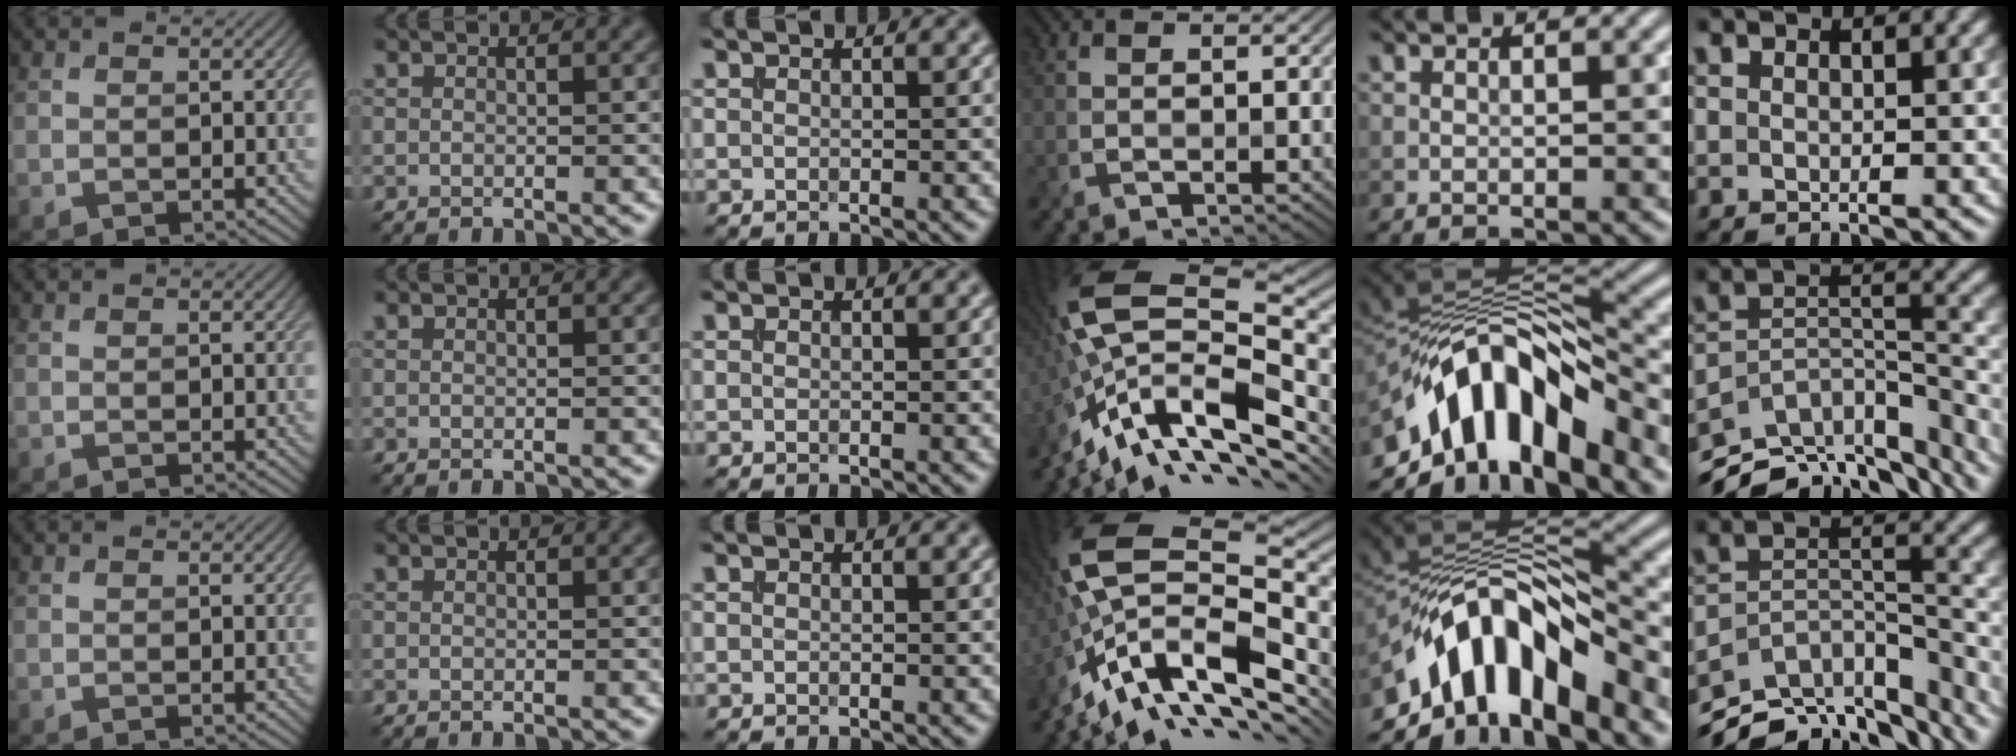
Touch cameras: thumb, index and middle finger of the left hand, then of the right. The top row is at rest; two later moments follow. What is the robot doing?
{"motion": "insert", "object": "file holder"}